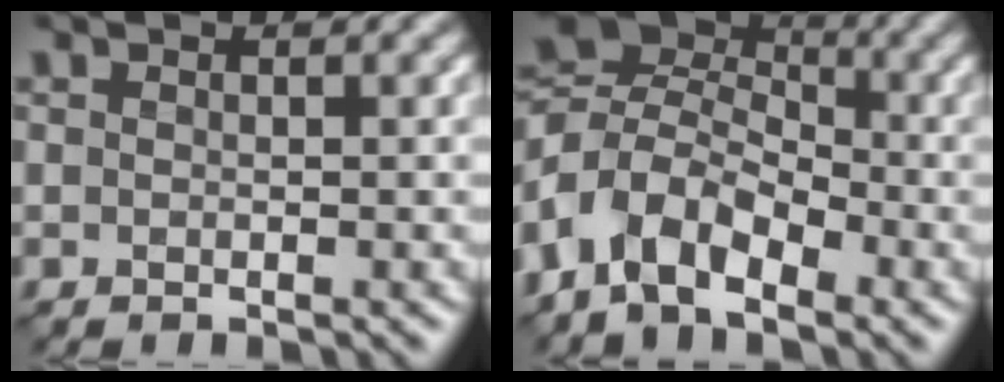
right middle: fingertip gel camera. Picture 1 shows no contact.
{"total": 9.7, "force": [-3.0, 6.6, 6.4], "torque": [-0.122, 0.003, -0.071]}